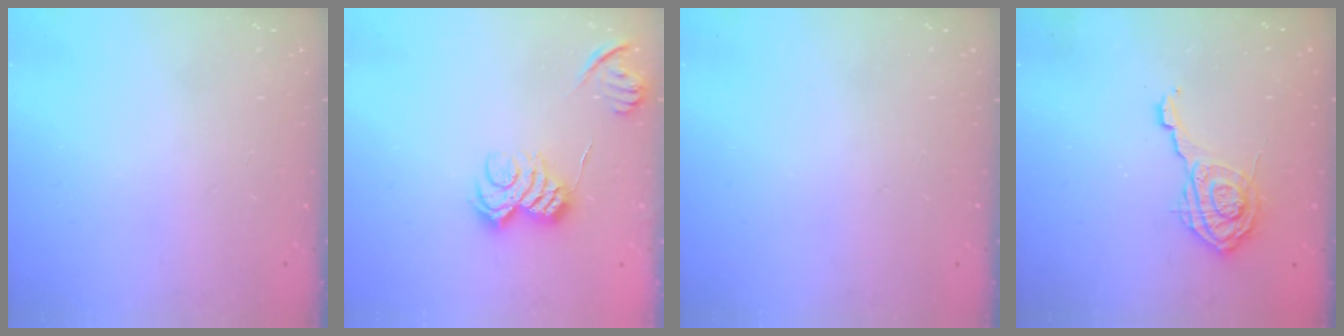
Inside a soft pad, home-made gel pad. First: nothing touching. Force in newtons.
{"total": 9.7, "press": 9.7, "slide": 0.4}
{"total": 0.0}
{"total": 11.2, "press": 11.2, "slide": 1.3}